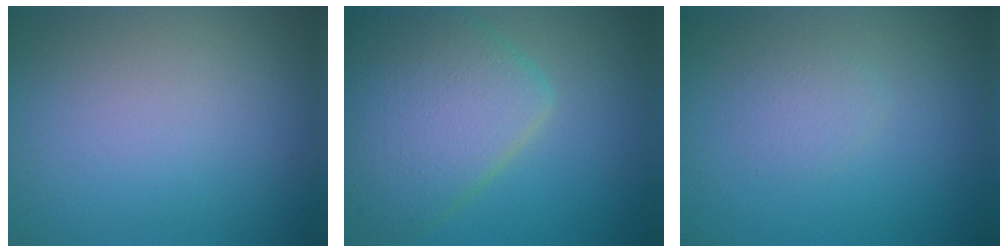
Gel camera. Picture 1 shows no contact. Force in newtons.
{"total": 7.4, "press": 7.4, "slide": 0.4}
{"total": 1.1, "press": 1.1, "slide": 0.0}